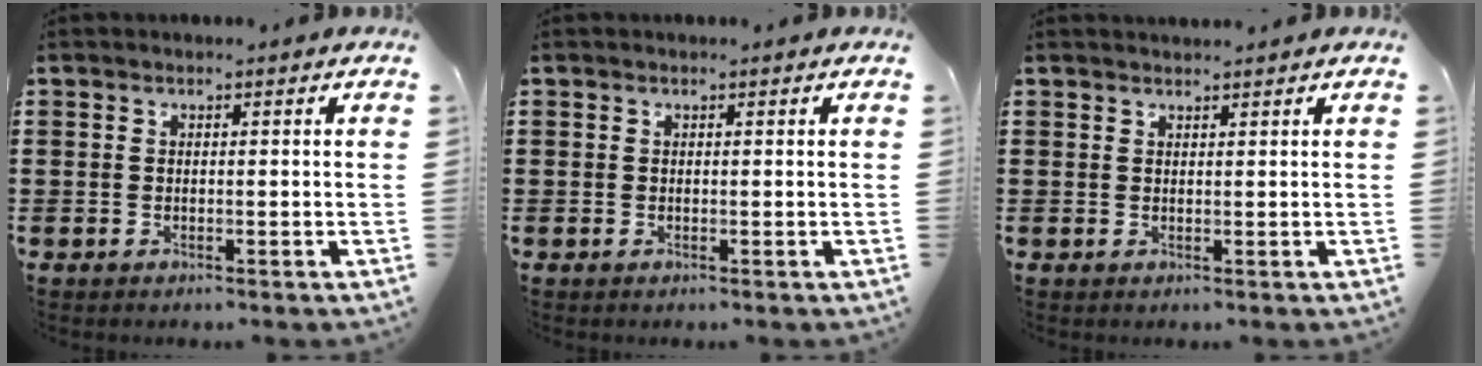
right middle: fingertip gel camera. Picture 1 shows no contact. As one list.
[{"total": 0.0}, {"total": 1.0, "force": [1.0, -0.1, 0.0], "torque": [-0.001, -0.004, 0.019]}]